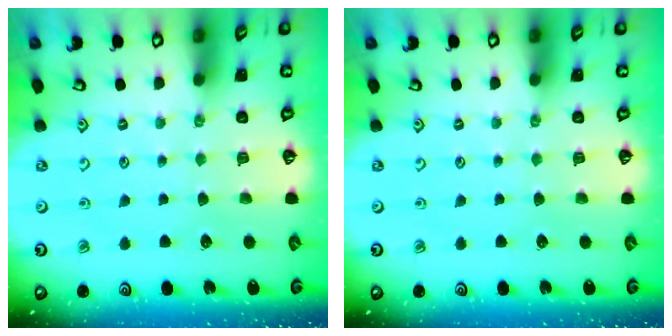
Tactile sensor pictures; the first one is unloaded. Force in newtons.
{"total": 0.0}